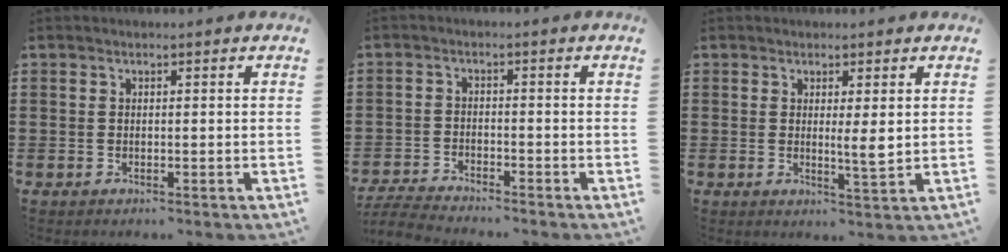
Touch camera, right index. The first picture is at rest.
{"total": 3.9, "force": [-3.8, 0.1, 0.6], "torque": [-0.024, -0.007, -0.082]}
{"total": 3.0, "force": [0.7, 0.2, 3.0], "torque": [-0.042, -0.010, 0.007]}